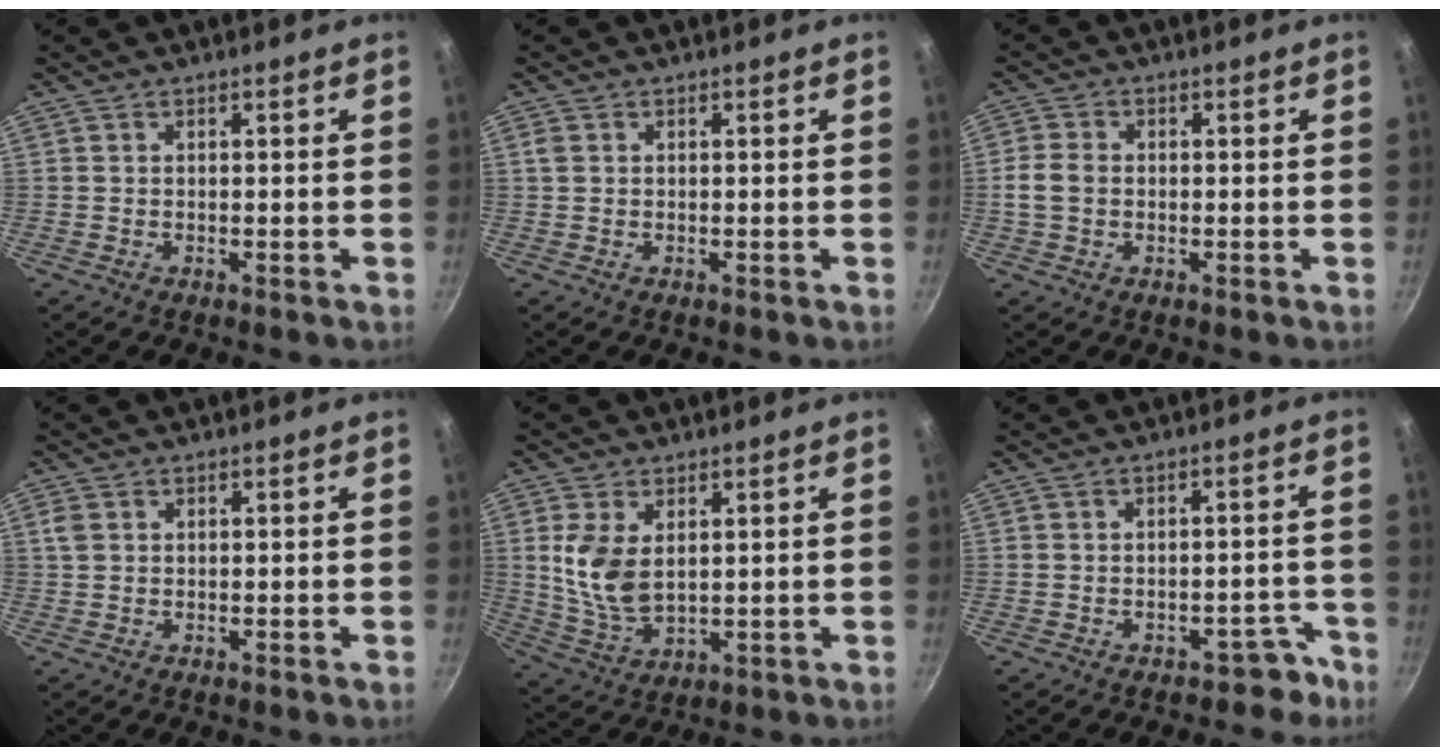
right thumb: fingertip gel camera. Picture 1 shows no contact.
{"total": 1.2, "force": [0.3, 1.0, 0.6], "torque": [-0.013, 0.002, 0.005]}
{"total": 4.1, "force": [-0.3, 3.2, 2.6], "torque": [-0.046, 0.009, -0.009]}
{"total": 2.0, "force": [0.6, 1.5, 1.1], "torque": [-0.021, 0.003, 0.013]}
{"total": 9.4, "force": [2.2, 5.5, 7.3], "torque": [-0.143, -0.022, 0.053]}
{"total": 4.5, "force": [-3.1, 2.8, 1.6], "torque": [0.020, 0.051, -0.017]}